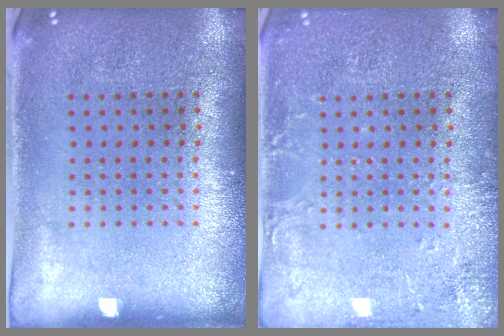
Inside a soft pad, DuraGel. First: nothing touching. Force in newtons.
{"total": 2.5, "press": 2.5, "slide": 0.3}